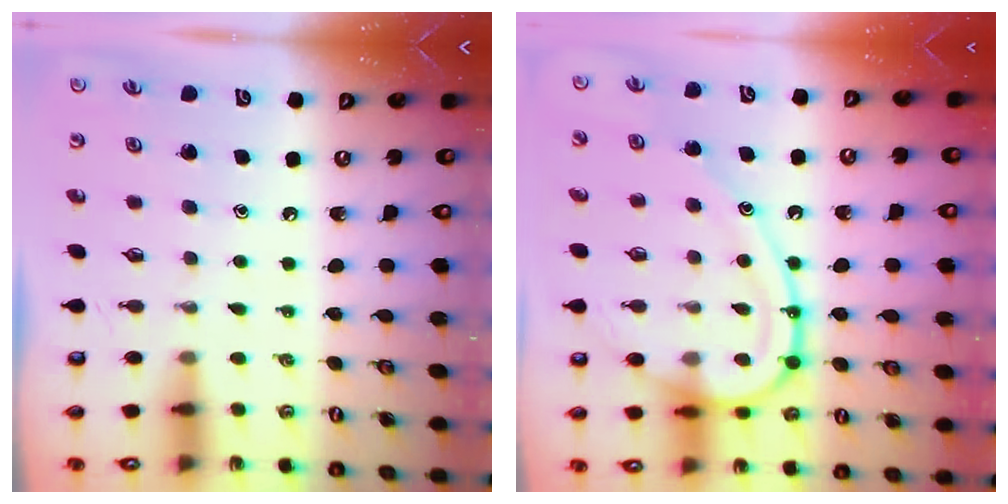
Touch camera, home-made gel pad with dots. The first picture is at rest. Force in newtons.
{"total": 15.4, "press": 15.3, "slide": 1.8}